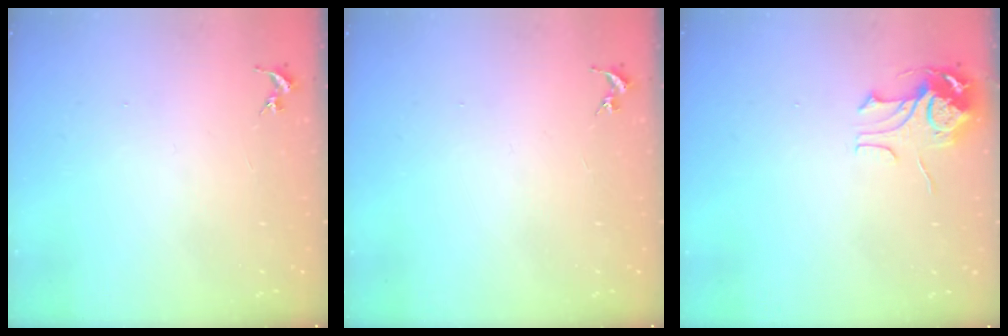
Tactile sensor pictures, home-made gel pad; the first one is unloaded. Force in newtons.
{"total": 0.0}
{"total": 8.3, "press": 8.3, "slide": 0.8}